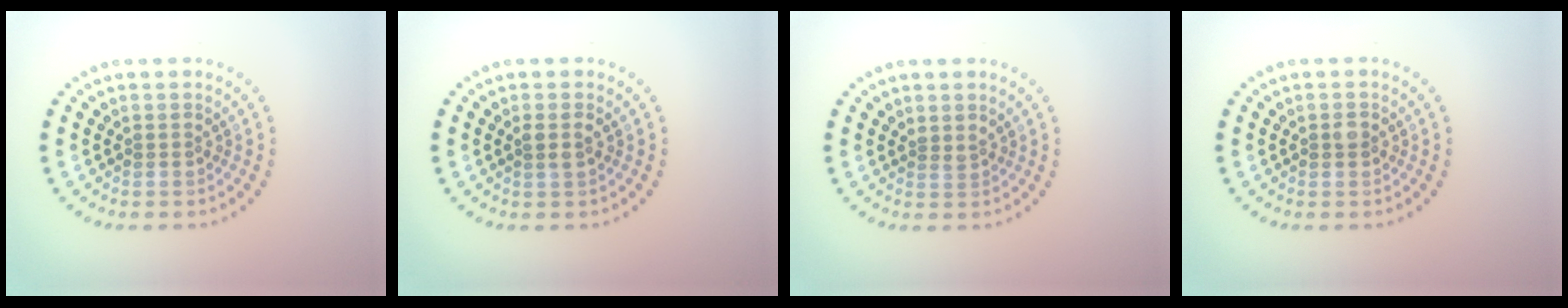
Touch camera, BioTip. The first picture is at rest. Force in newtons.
{"total": 1.1, "press": 1.0, "slide": 0.5}
{"total": 0.7, "press": 0.3, "slide": 0.6}
{"total": 1.0, "press": 1.0, "slide": 0.0}